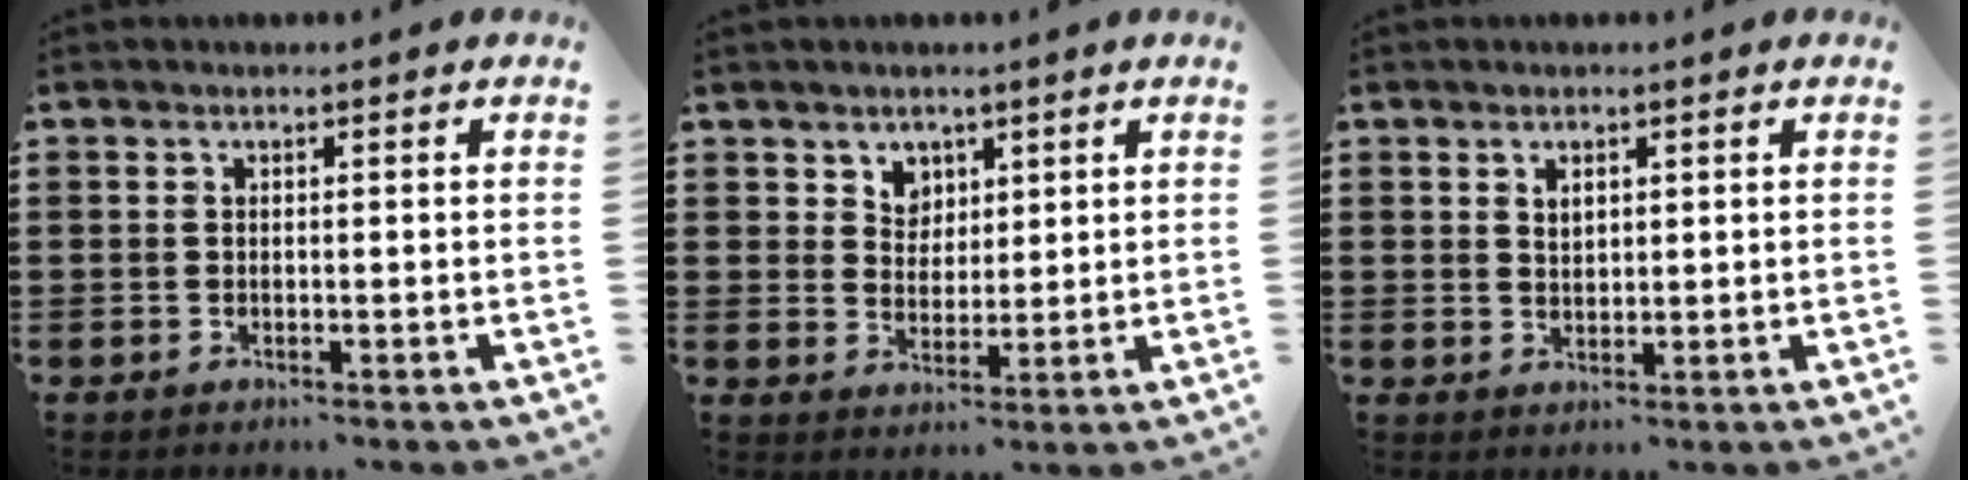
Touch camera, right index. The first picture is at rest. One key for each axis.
{"total": 3.9, "fx": 2.5, "fy": 3.1, "fz": 0.1, "tx": -0.020, "ty": 0.009, "tz": 0.046}
{"total": 1.7, "fx": 1.1, "fy": 1.1, "fz": 0.7, "tx": -0.016, "ty": 0.005, "tz": 0.021}